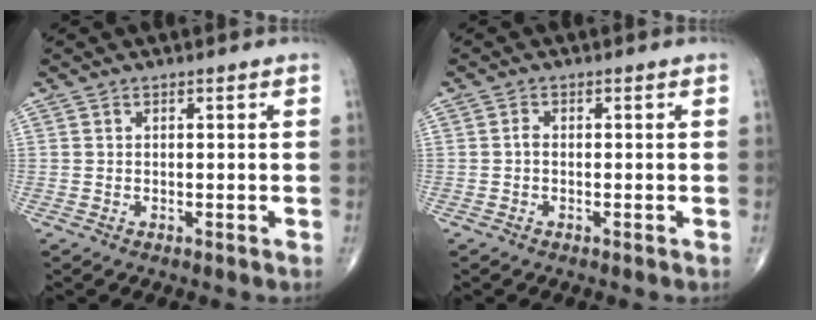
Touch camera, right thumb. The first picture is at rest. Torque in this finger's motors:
{"motor_torque": [-0.21, -0.03, 0.22, 0.03, 0.00]}